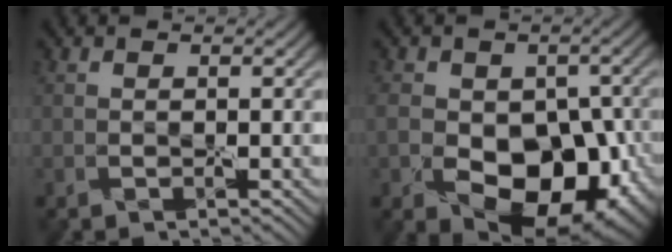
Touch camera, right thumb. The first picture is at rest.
{"total": 12.9, "force": [-3.7, 8.8, 8.6], "torque": [-0.123, -0.034, -0.039]}